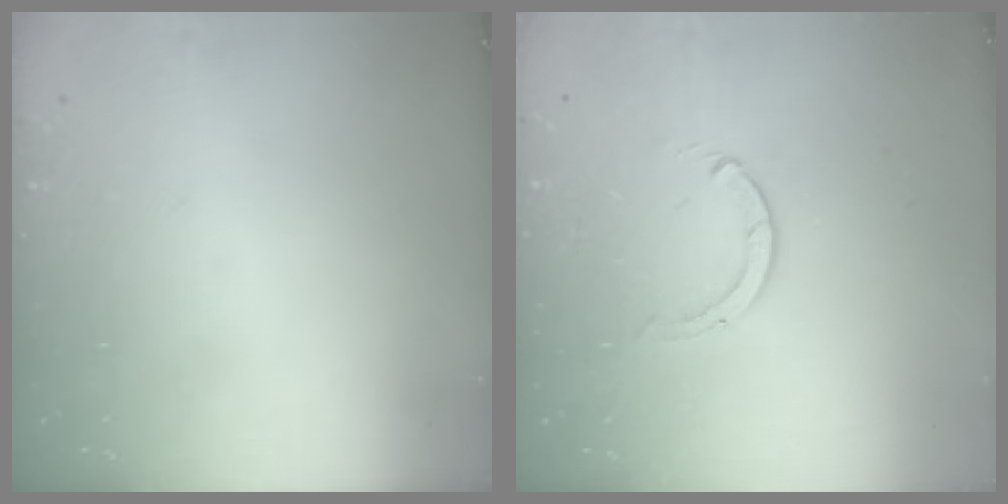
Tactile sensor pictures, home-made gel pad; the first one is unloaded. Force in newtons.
{"total": 0.0}